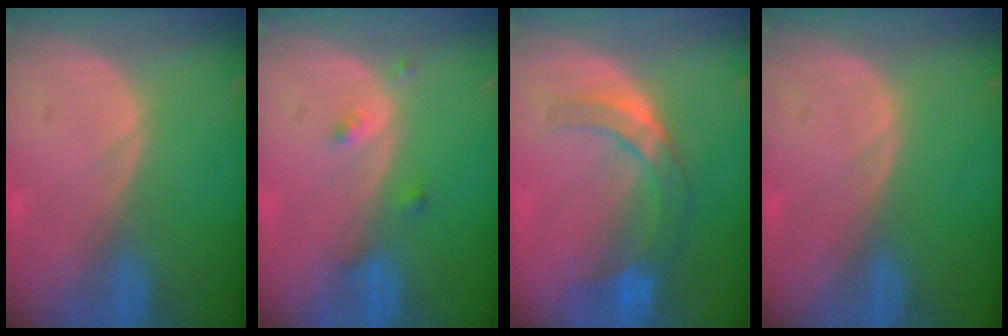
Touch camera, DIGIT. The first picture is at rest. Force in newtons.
{"total": 1.8, "press": 1.8, "slide": 0.1}
{"total": 7.3, "press": 6.4, "slide": 3.4}
{"total": 0.0}